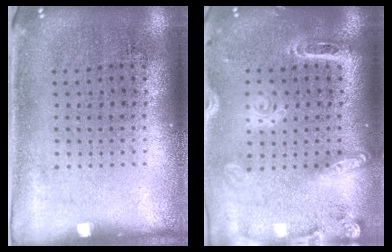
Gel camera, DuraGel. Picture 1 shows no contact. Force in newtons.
{"total": 2.1, "press": 1.9, "slide": 0.9}